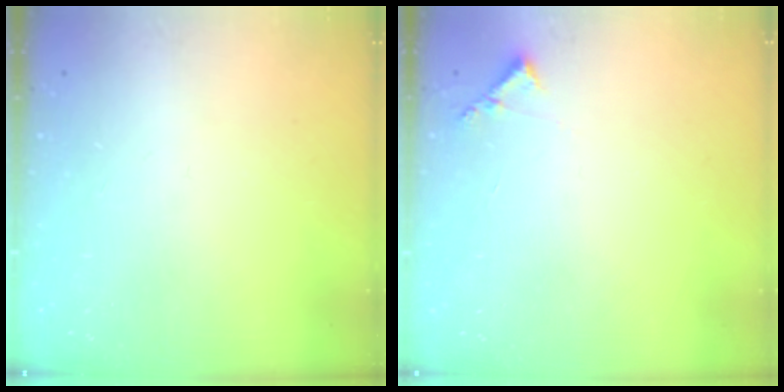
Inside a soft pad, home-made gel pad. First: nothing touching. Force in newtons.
{"total": 6.4, "press": 6.4, "slide": 0.5}